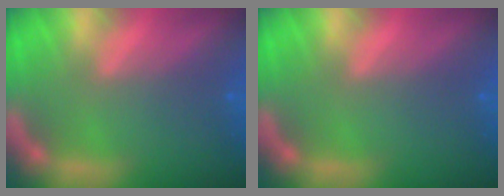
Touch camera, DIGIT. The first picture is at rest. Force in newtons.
{"total": 0.0}